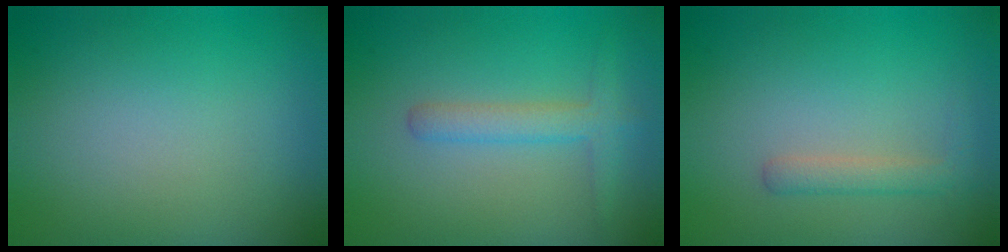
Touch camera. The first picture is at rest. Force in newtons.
{"total": 2.5, "press": 2.5, "slide": 0.1}
{"total": 1.8, "press": 1.8, "slide": 0.1}